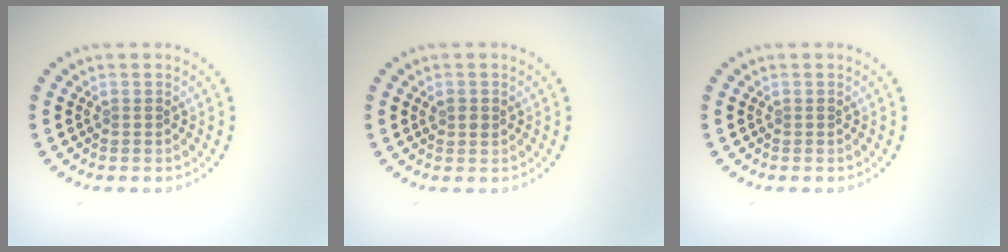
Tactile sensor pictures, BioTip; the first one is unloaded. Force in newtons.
{"total": 1.1, "press": 1.0, "slide": 0.2}
{"total": 0.0}